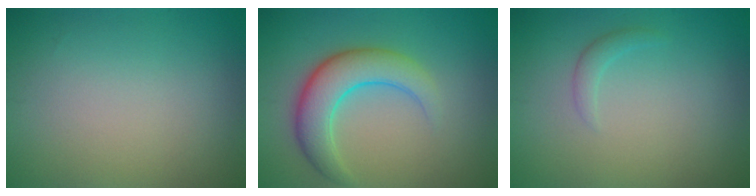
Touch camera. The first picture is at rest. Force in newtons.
{"total": 5.0, "press": 5.0, "slide": 0.1}
{"total": 1.0, "press": 1.0, "slide": 0.1}